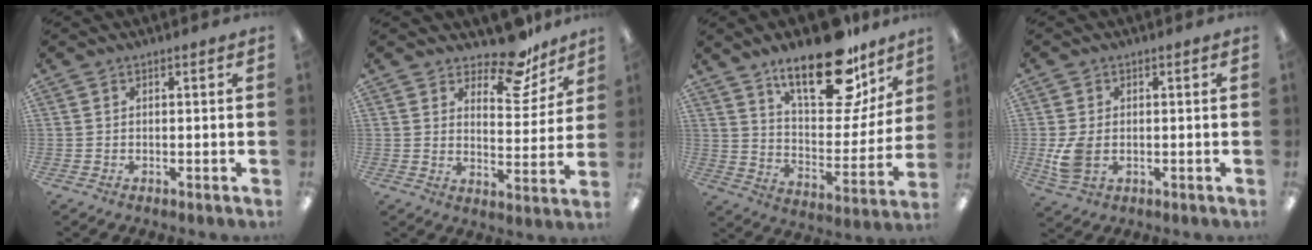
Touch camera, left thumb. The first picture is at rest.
{"total": 12.2, "force": [10.0, 4.9, 4.9], "torque": [-0.062, -0.077, 0.177]}
{"total": 23.3, "force": [15.3, 9.8, 14.5], "torque": [-0.215, -0.088, 0.258]}
{"total": 6.2, "force": [-0.7, 4.4, 4.4], "torque": [-0.099, -0.003, -0.015]}